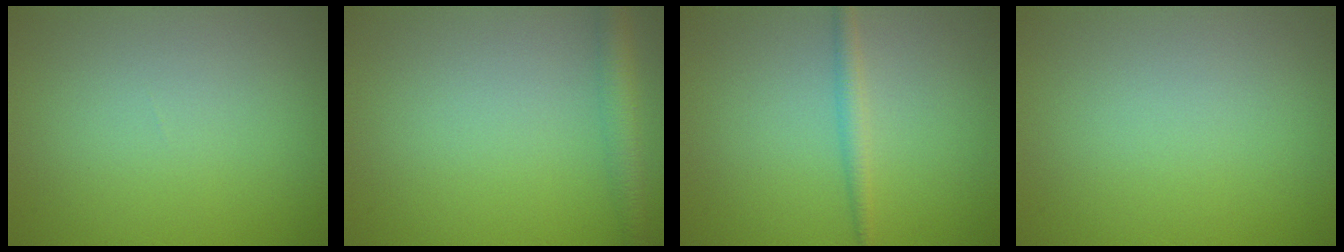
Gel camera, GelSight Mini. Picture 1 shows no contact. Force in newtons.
{"total": 2.9, "press": 2.9, "slide": 0.1}
{"total": 1.7, "press": 1.7, "slide": 0.1}
{"total": 0.0}